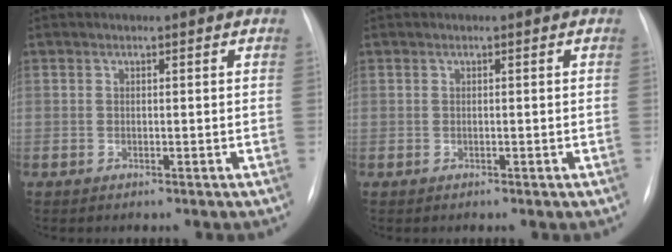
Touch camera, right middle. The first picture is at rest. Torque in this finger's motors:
{"motor_torque": [-0.09, 0.06, 0.04, -0.01]}